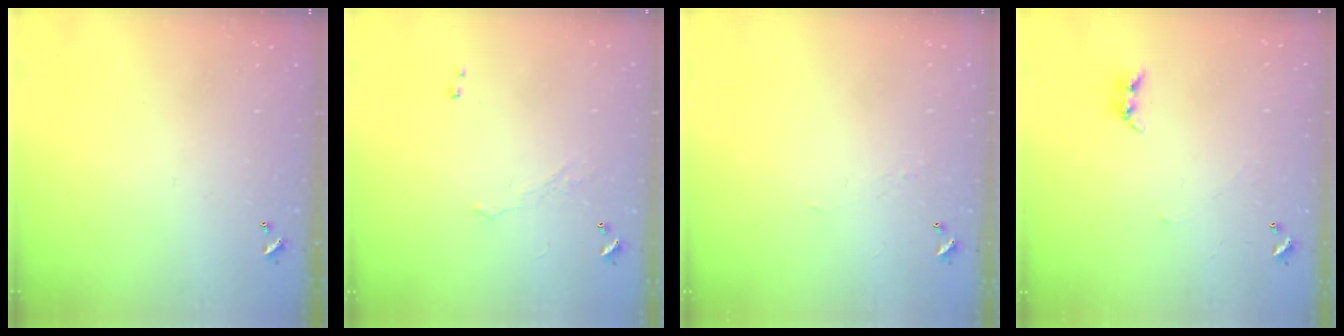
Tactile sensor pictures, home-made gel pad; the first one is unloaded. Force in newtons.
{"total": 0.9, "press": 0.7, "slide": 0.5}
{"total": 1.2, "press": 1.1, "slide": 0.3}
{"total": 2.4, "press": 2.4, "slide": 0.2}